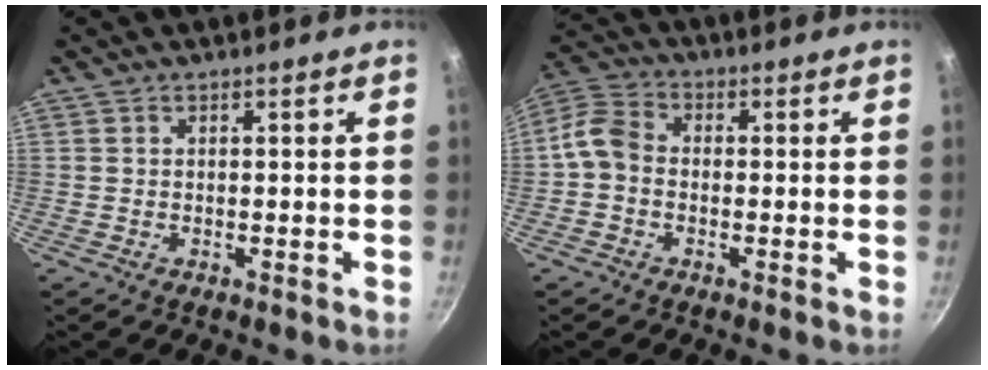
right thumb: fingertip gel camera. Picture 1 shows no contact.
{"total": 6.3, "force": [-1.3, 4.9, 3.8], "torque": [-0.071, 0.026, -0.043]}